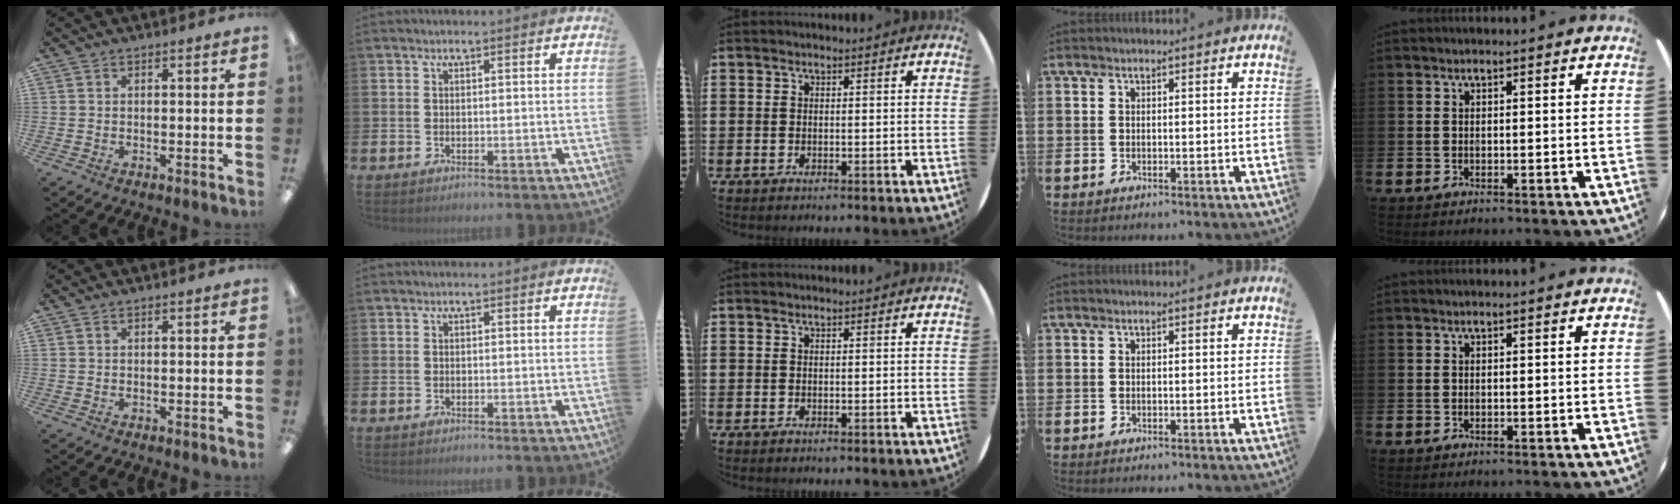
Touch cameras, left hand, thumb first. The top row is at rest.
{}